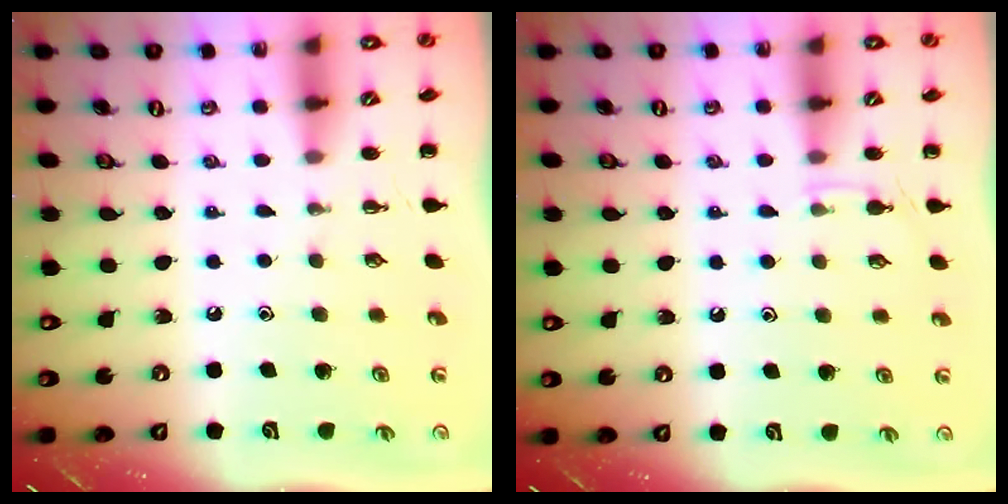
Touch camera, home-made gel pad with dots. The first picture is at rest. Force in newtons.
{"total": 3.5, "press": 3.2, "slide": 1.4}